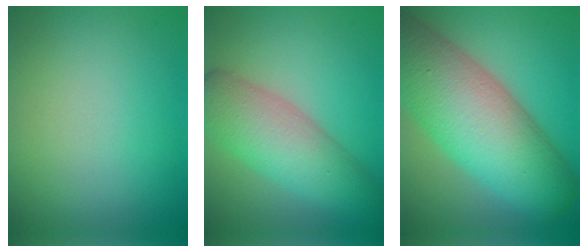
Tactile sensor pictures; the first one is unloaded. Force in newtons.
{"total": 7.3, "press": 7.3, "slide": 0.3}
{"total": 14.2, "press": 14.2, "slide": 0.5}